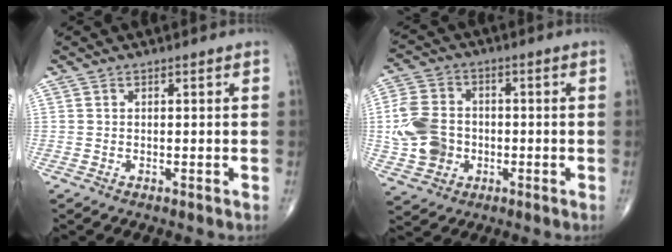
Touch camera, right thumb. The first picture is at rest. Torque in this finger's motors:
{"motor_torque": [0.24, 0.25, 0.63, 0.25, 0.07]}